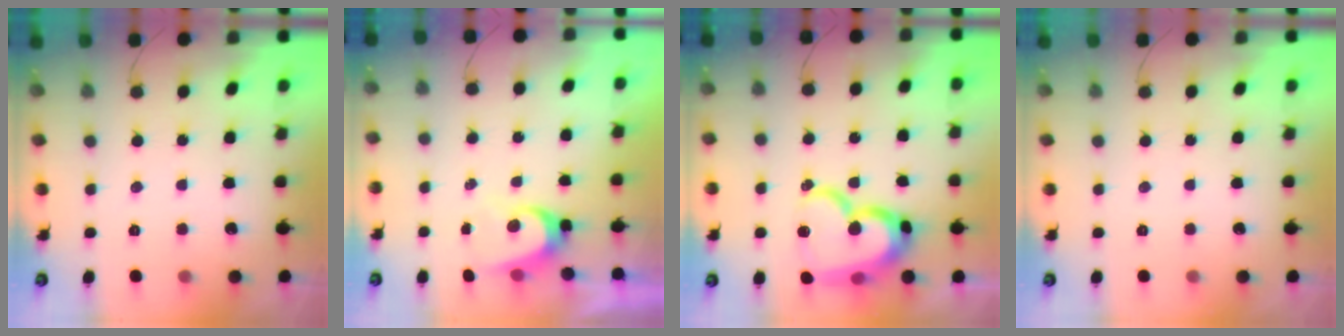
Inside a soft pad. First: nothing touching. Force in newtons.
{"total": 5.0, "press": 5.0, "slide": 0.5}
{"total": 19.7, "press": 19.6, "slide": 1.8}
{"total": 0.0}